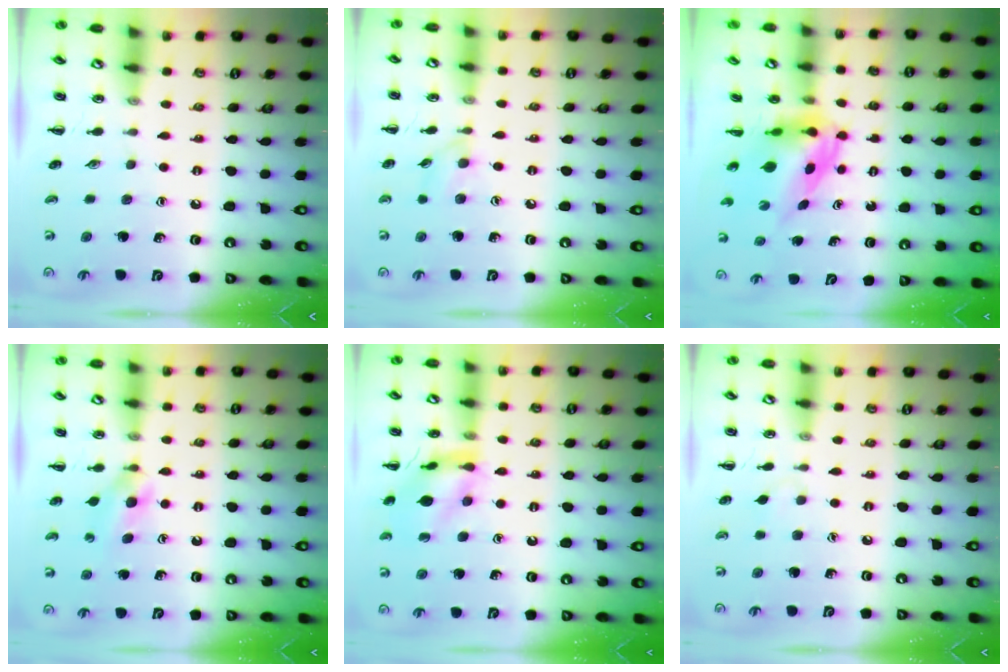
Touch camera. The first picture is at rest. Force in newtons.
{"total": 6.9, "press": 6.5, "slide": 2.3}
{"total": 3.7, "press": 3.6, "slide": 1.0}
{"total": 4.5, "press": 4.2, "slide": 1.5}
{"total": 14.0, "press": 13.9, "slide": 1.4}
{"total": 2.8, "press": 2.6, "slide": 1.1}